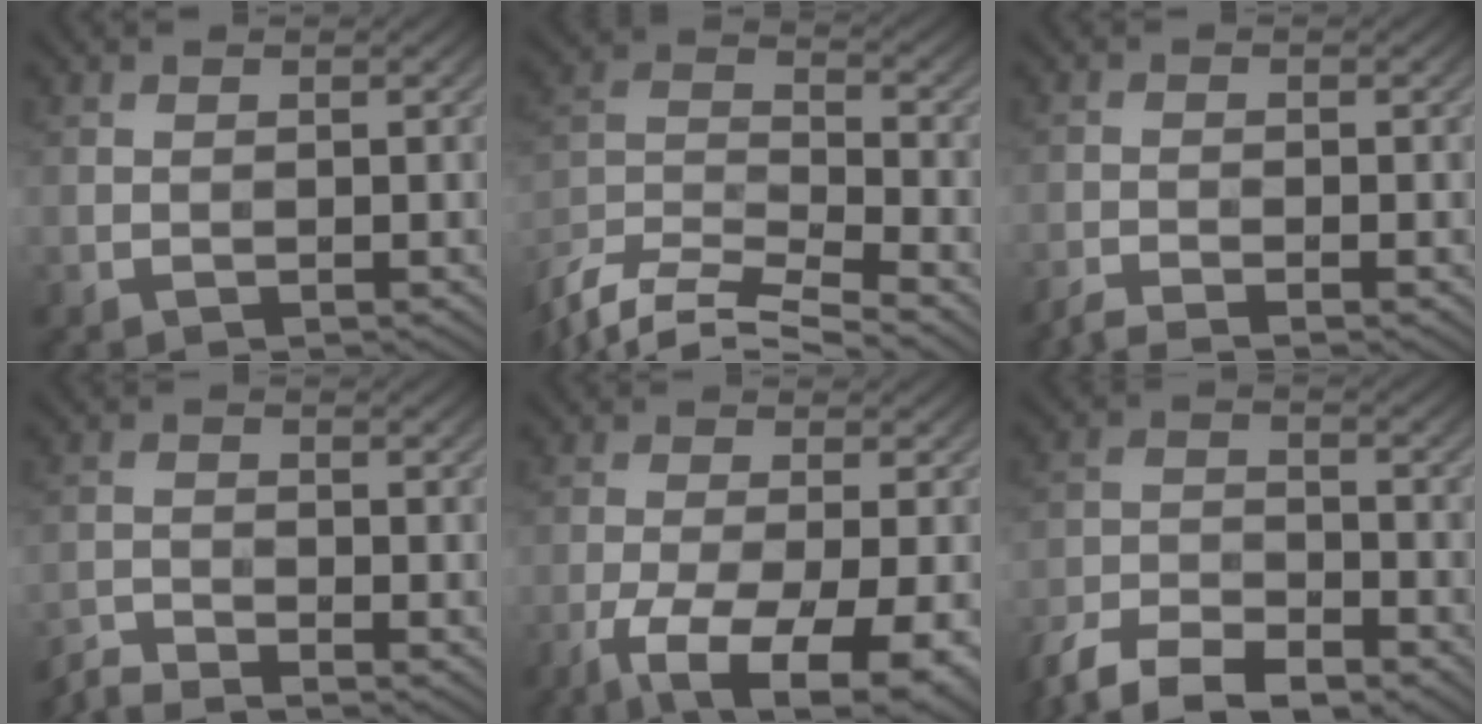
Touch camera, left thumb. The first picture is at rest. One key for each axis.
{"total": 11.5, "fx": -8.8, "fy": 3.4, "fz": 6.6, "tx": -0.149, "ty": -0.015, "tz": -0.166}
{"total": 2.3, "fx": -2.0, "fy": 0.2, "fz": 1.2, "tx": -0.021, "ty": -0.006, "tz": -0.048}
{"total": 3.1, "fx": -2.9, "fy": 0.3, "fz": 0.9, "tx": -0.018, "ty": -0.009, "tz": -0.068}
{"total": 12.9, "fx": -7.4, "fy": 4.5, "fz": 9.5, "tx": -0.175, "ty": -0.043, "tz": -0.102}
{"total": 9.5, "fx": -7.6, "fy": 3.5, "fz": 4.5, "tx": -0.085, "ty": -0.009, "tz": -0.155}